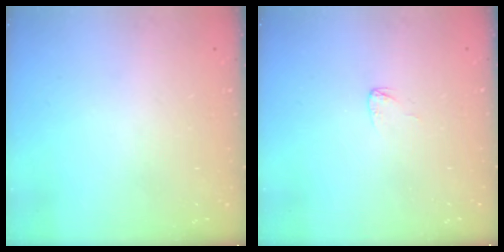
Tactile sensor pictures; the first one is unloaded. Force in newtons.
{"total": 2.9, "press": 2.9, "slide": 0.2}